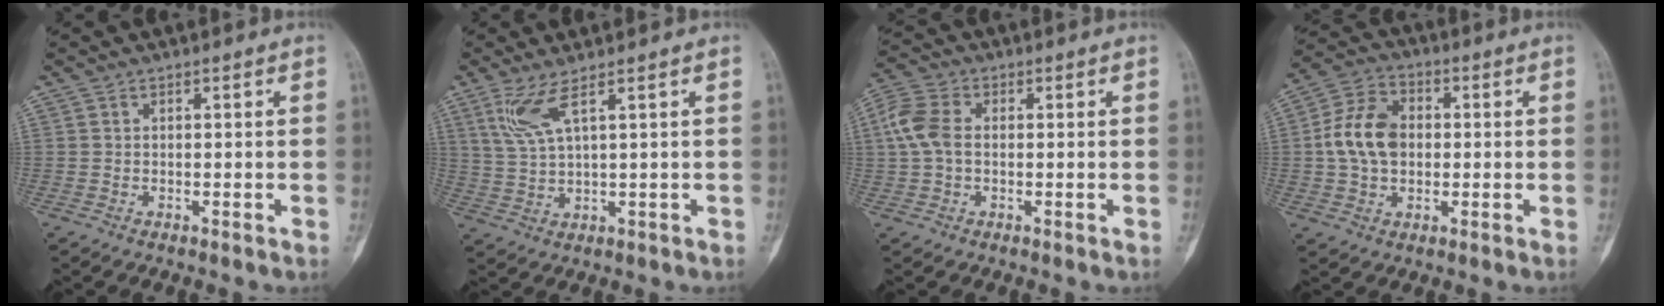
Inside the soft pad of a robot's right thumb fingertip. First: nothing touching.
{"total": 5.7, "force": [3.1, 0.7, 4.7], "torque": [-0.116, -0.012, 0.075]}
{"total": 6.9, "force": [0.4, 4.6, 5.2], "torque": [-0.121, 0.018, 0.002]}
{"total": 11.0, "force": [0.3, 7.8, 7.7], "torque": [-0.131, 0.021, -0.001]}